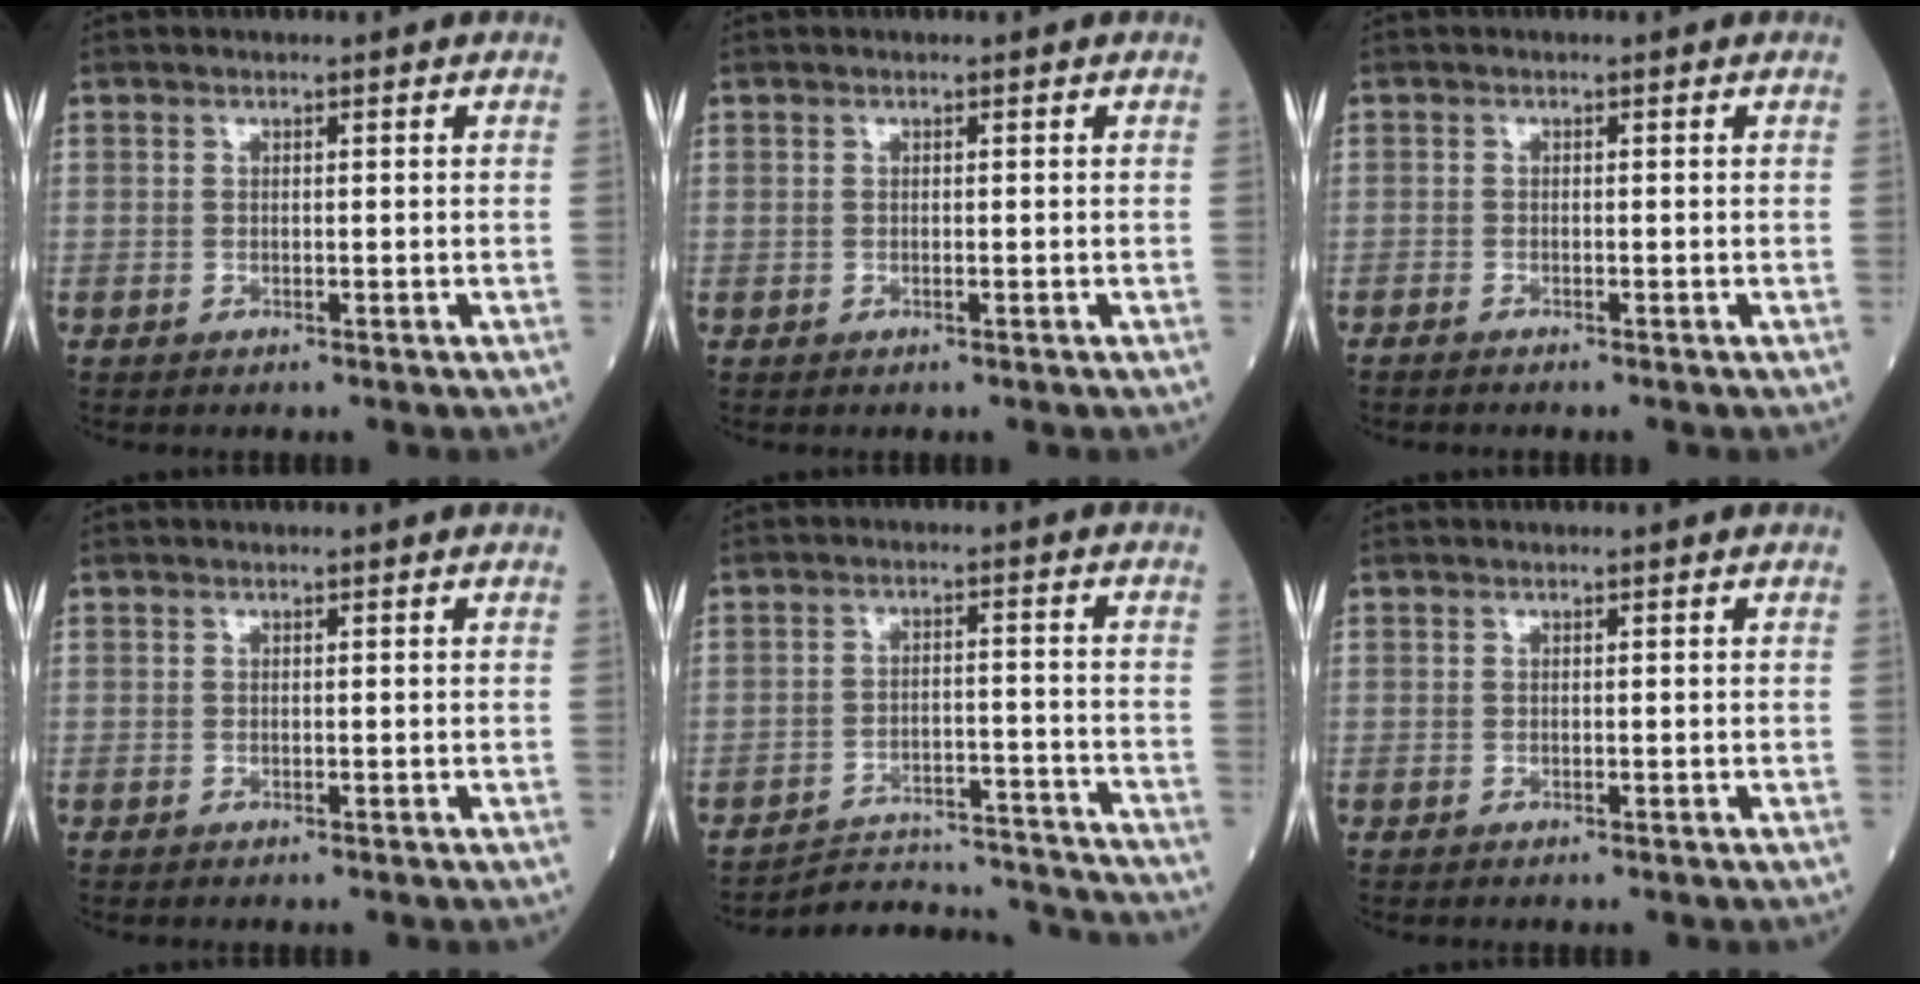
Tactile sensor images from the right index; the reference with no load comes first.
{"total": 0.0}
{"total": 1.0, "force": [-0.9, 0.0, 0.4], "torque": [-0.007, 0.000, -0.015]}
{"total": 0.0}
{"total": 13.1, "force": [-13.1, 0.6, 0.0], "torque": [0.012, 0.024, -0.179]}
{"total": 0.0}